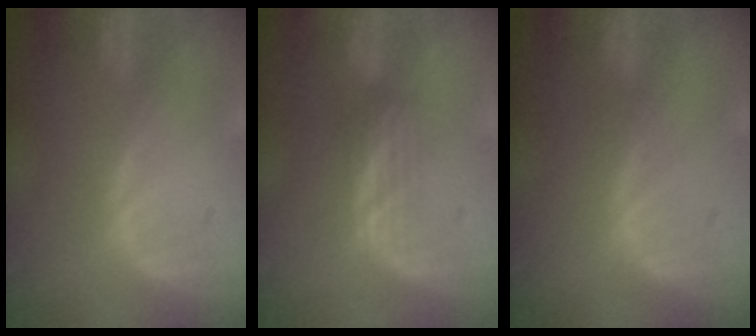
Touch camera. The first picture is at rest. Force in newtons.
{"total": 2.3, "press": 2.2, "slide": 0.5}
{"total": 0.0}